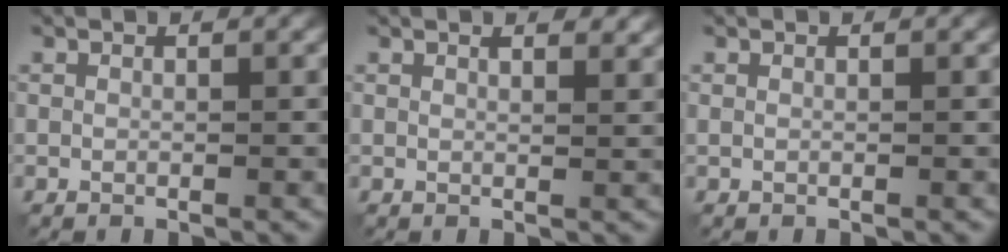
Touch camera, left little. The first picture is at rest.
{"total": 1.8, "force": [1.4, 0.6, 1.1], "torque": [-0.012, -0.001, 0.014]}
{"total": 0.0}